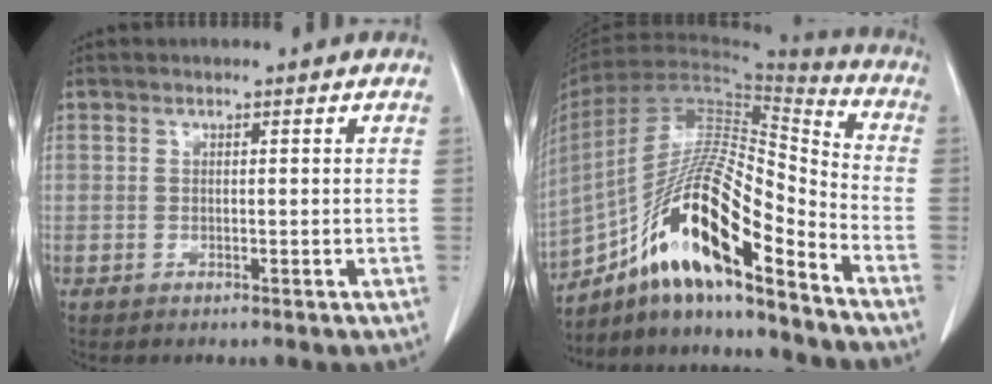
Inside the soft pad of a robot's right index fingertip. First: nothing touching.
{"total": 19.5, "force": [-12.1, 2.9, 15.0], "torque": [-0.294, 0.003, -0.216]}